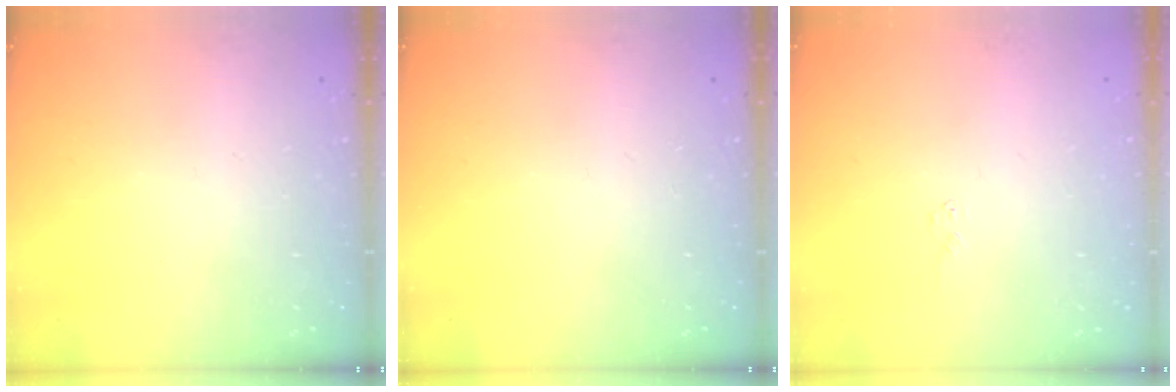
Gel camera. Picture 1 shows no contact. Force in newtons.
{"total": 0.0}
{"total": 3.7, "press": 3.7, "slide": 0.2}